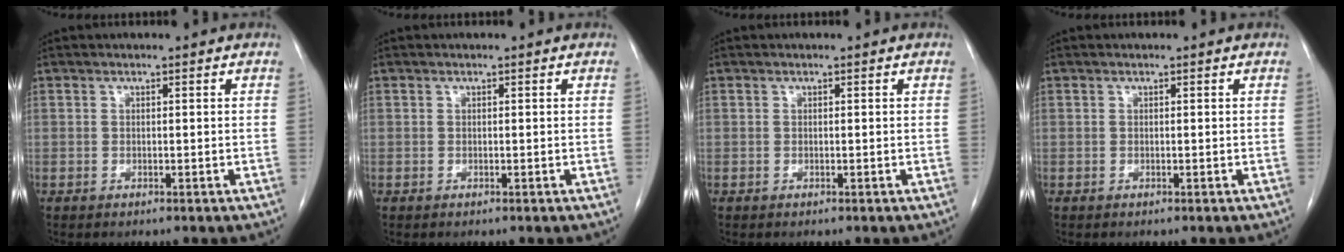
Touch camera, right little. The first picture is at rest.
{"total": 0.0}
{"total": 0.0}
{"total": 0.0}